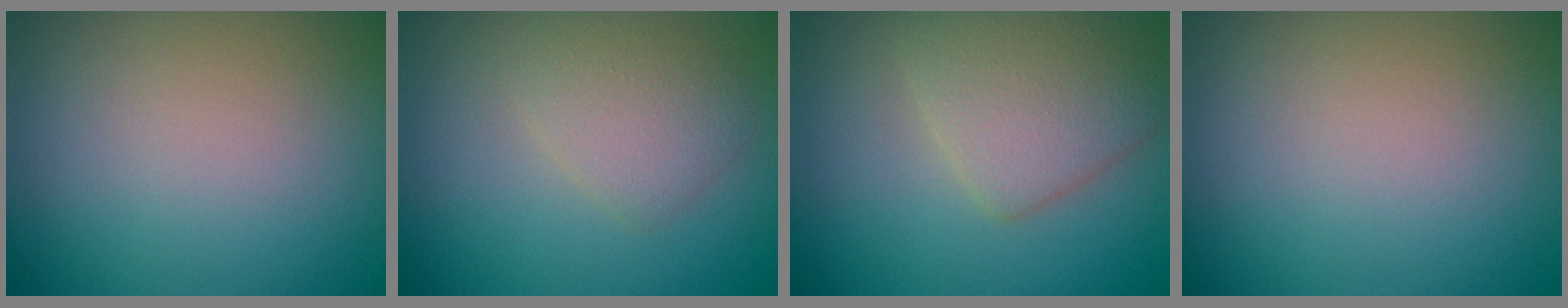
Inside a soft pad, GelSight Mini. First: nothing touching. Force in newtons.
{"total": 2.4, "press": 2.4, "slide": 0.0}
{"total": 4.2, "press": 4.2, "slide": 0.1}
{"total": 0.0}